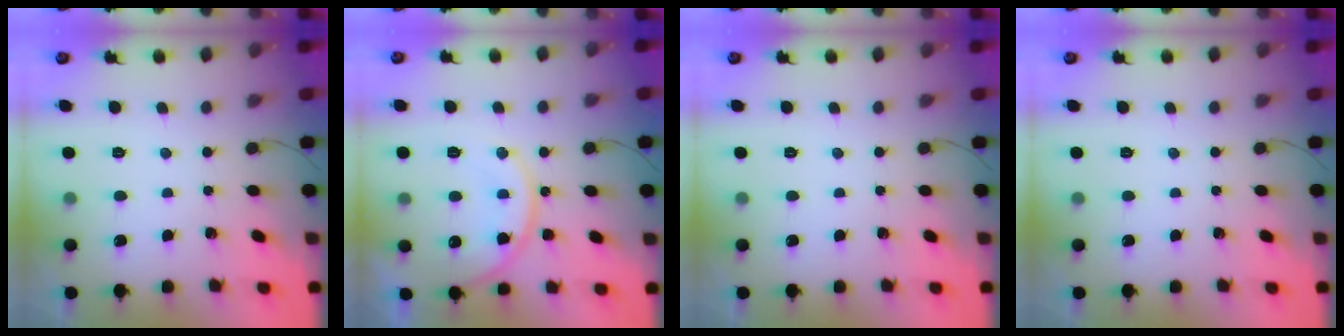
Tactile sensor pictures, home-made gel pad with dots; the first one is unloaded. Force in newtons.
{"total": 13.6, "press": 13.5, "slide": 1.5}
{"total": 0.0}
{"total": 0.0}